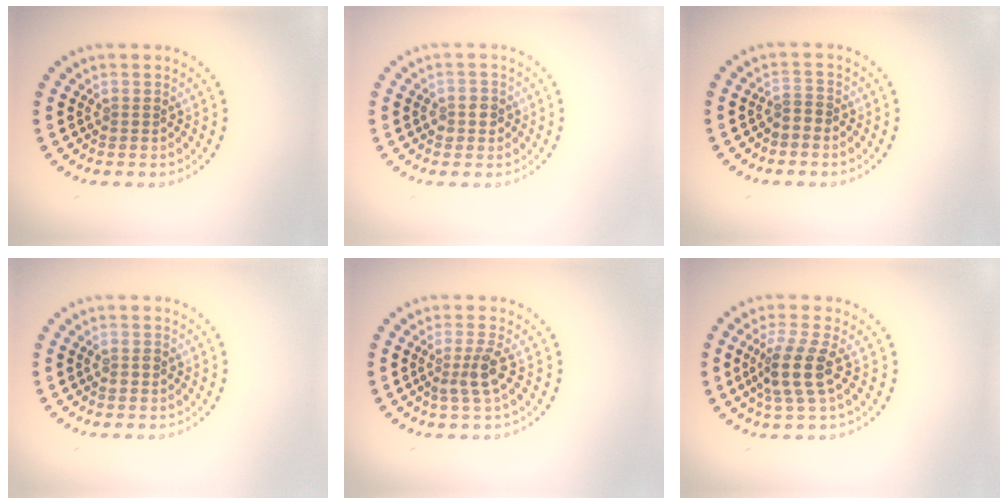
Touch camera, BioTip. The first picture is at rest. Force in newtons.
{"total": 1.7, "press": 1.5, "slide": 0.7}
{"total": 0.9, "press": 0.6, "slide": 0.6}
{"total": 0.9, "press": 0.9, "slide": 0.1}
{"total": 2.4, "press": 1.8, "slide": 1.5}
{"total": 3.8, "press": 3.0, "slide": 2.4}